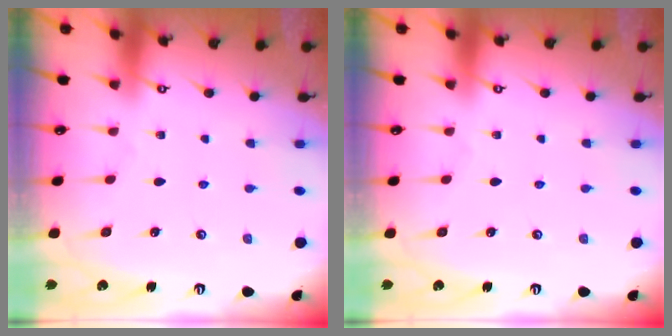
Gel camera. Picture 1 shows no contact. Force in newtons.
{"total": 0.0}